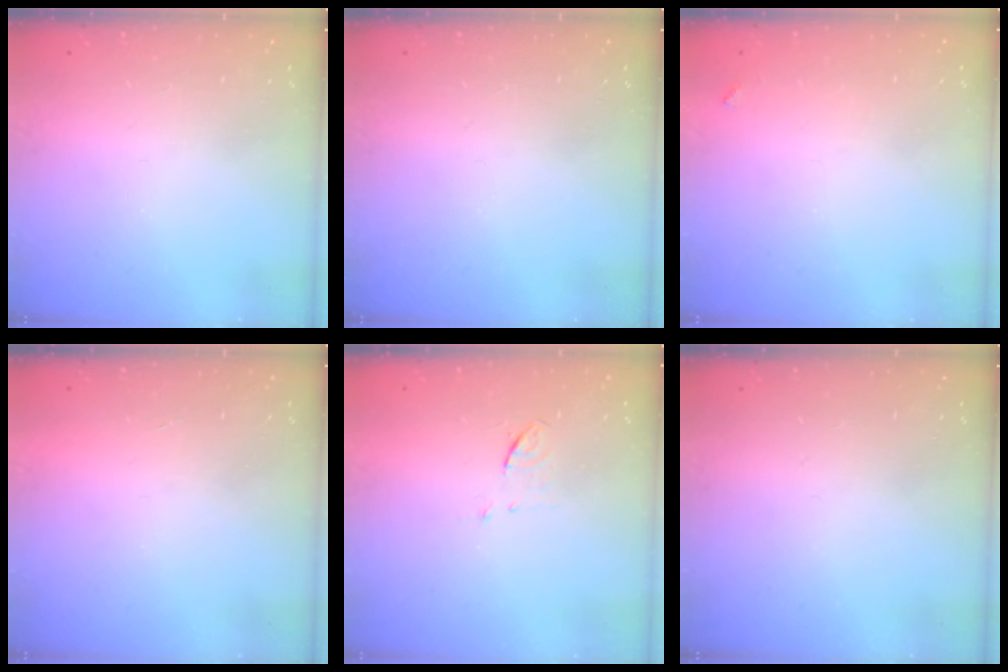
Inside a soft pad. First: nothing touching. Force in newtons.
{"total": 0.0}
{"total": 3.6, "press": 3.6, "slide": 0.2}
{"total": 1.6, "press": 1.5, "slide": 0.1}
{"total": 3.9, "press": 3.6, "slide": 1.4}
{"total": 0.0}